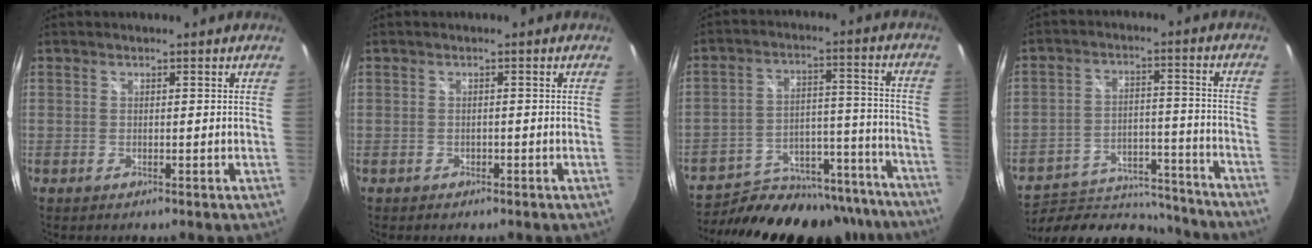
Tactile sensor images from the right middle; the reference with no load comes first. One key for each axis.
{"total": 1.2, "fx": -0.8, "fy": 0.9, "fz": 0.2, "tx": -0.006, "ty": -0.002, "tz": -0.009}
{"total": 28.2, "fx": -23.9, "fy": 10.8, "fz": 10.4, "tx": -0.189, "ty": 0.026, "tz": -0.306}
{"total": 15.0, "fx": -13.1, "fy": 6.6, "fz": 3.3, "tx": -0.068, "ty": 0.026, "tz": -0.168}